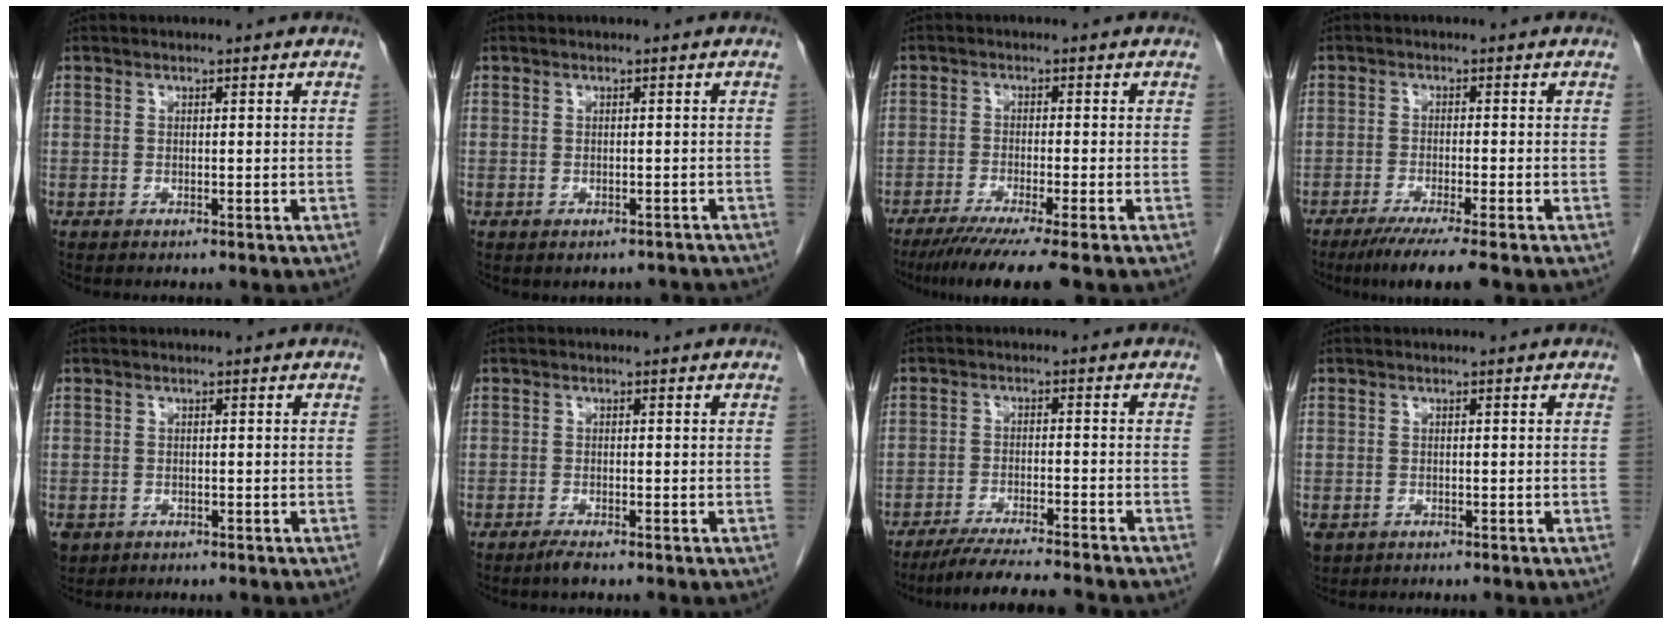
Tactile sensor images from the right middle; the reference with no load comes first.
{"total": 2.3, "force": [-1.9, 1.2, 0.4], "torque": [-0.004, 0.005, -0.022]}
{"total": 8.4, "force": [-6.4, -1.0, 5.3], "torque": [-0.076, -0.025, -0.102]}
{"total": 6.4, "force": [-4.7, -0.4, 4.3], "torque": [-0.066, -0.016, -0.078]}
{"total": 2.7, "force": [-1.4, 2.2, 0.7], "torque": [-0.017, -0.002, -0.019]}
{"total": 1.4, "force": [-1.2, 0.0, 0.9], "torque": [-0.024, -0.005, -0.021]}
{"total": 10.4, "force": [-9.3, -0.6, 4.7], "torque": [-0.060, -0.021, -0.145]}
{"total": 2.4, "force": [-1.1, 1.9, 0.8], "torque": [-0.020, -0.002, -0.013]}